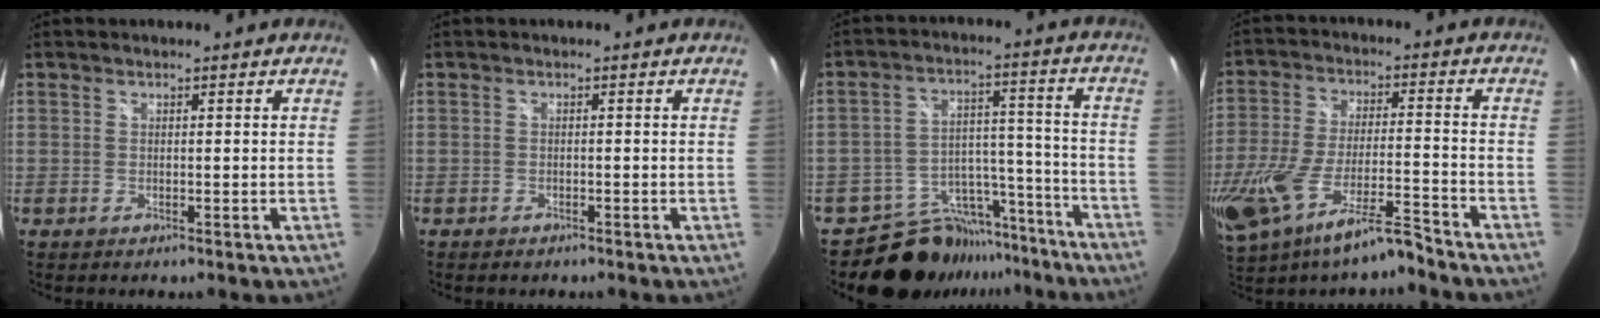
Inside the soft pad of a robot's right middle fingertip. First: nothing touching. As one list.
[{"total": 1.2, "force": [-0.9, 0.7, 0.3], "torque": [-0.010, -0.003, -0.016]}, {"total": 14.0, "force": [-12.4, 6.3, 1.2], "torque": [-0.022, 0.049, -0.182]}, {"total": 16.1, "force": [-11.5, 2.8, 10.9], "torque": [-0.237, -0.036, -0.207]}]